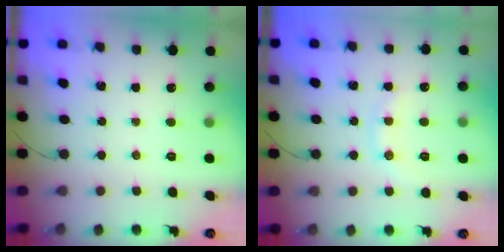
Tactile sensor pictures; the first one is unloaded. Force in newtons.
{"total": 6.9, "press": 6.8, "slide": 1.2}